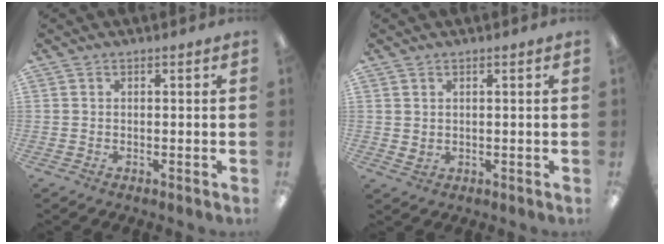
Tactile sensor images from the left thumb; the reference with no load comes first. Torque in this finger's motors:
{"motor_torque": [-0.16, 0.28, -0.02, 0.00, 0.04]}